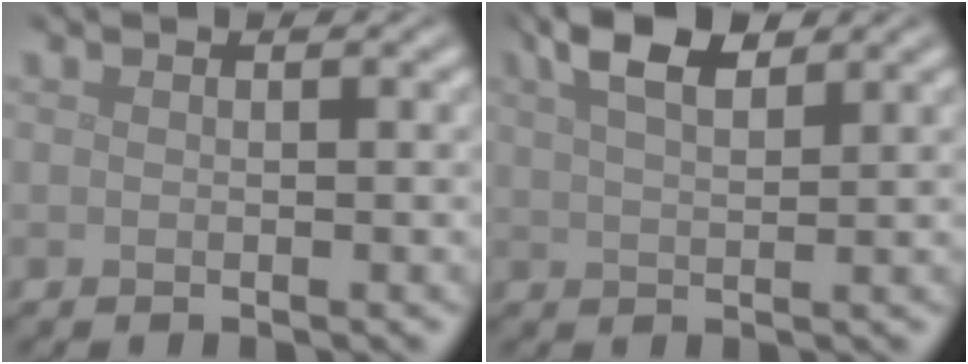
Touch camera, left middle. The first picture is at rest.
{"total": 5.5, "force": [3.6, 1.9, 3.7], "torque": [-0.068, 0.020, 0.057]}